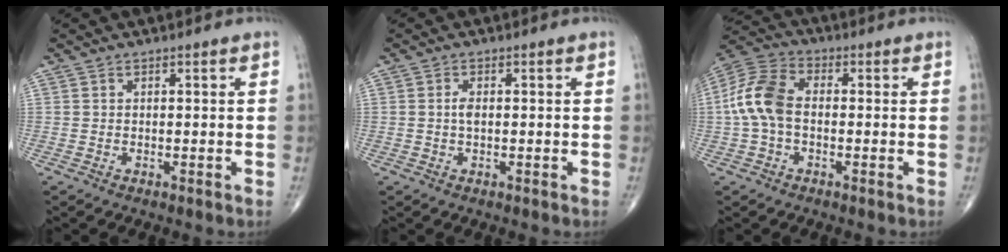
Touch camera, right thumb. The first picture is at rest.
{"total": 1.5, "force": [0.0, 0.7, 1.3], "torque": [-0.024, 0.001, 0.000]}
{"total": 10.2, "force": [-0.6, 6.3, 8.0], "torque": [-0.172, 0.029, -0.023]}